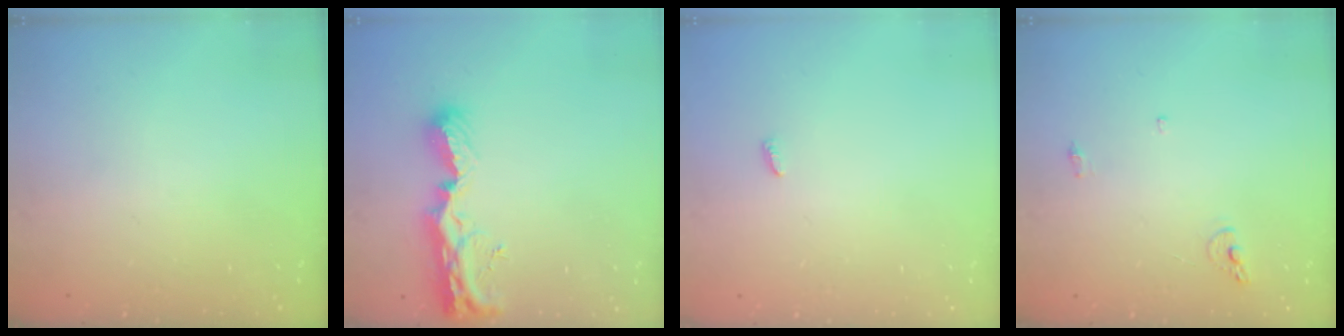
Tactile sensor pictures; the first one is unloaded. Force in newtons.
{"total": 10.3, "press": 10.2, "slide": 1.2}
{"total": 2.4, "press": 2.4, "slide": 0.2}
{"total": 6.6, "press": 6.6, "slide": 0.7}